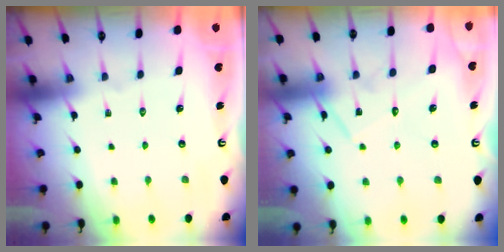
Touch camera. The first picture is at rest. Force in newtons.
{"total": 12.9, "press": 12.9, "slide": 0.9}